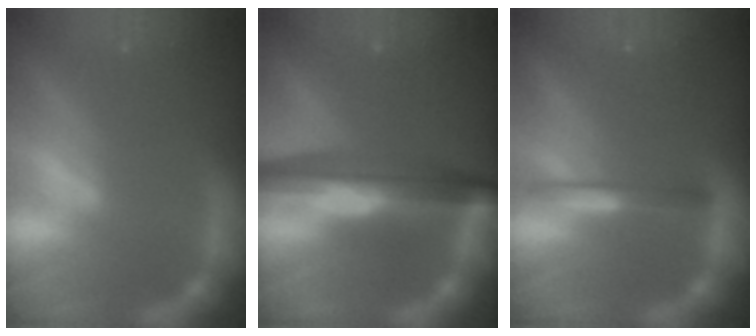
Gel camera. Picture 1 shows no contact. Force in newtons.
{"total": 9.6}
{"total": 2.4}